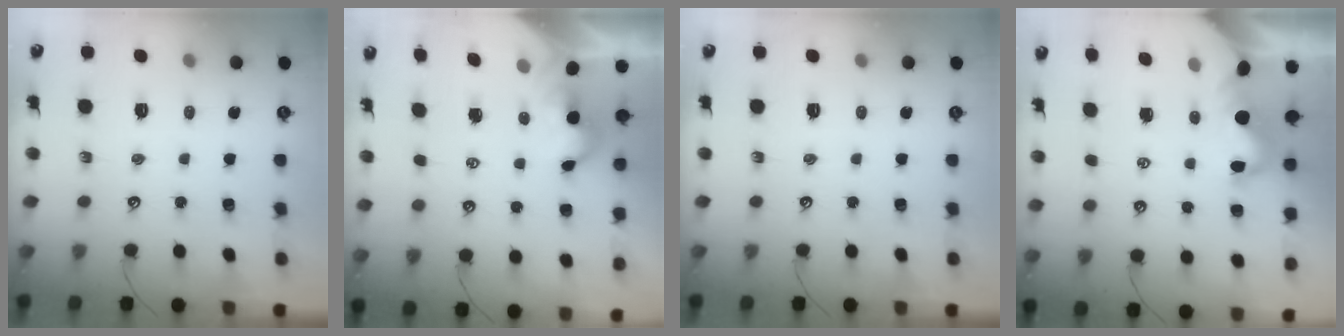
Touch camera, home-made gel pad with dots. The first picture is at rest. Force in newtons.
{"total": 2.0, "press": 2.0, "slide": 0.3}
{"total": 0.0}
{"total": 1.4, "press": 1.1, "slide": 0.9}